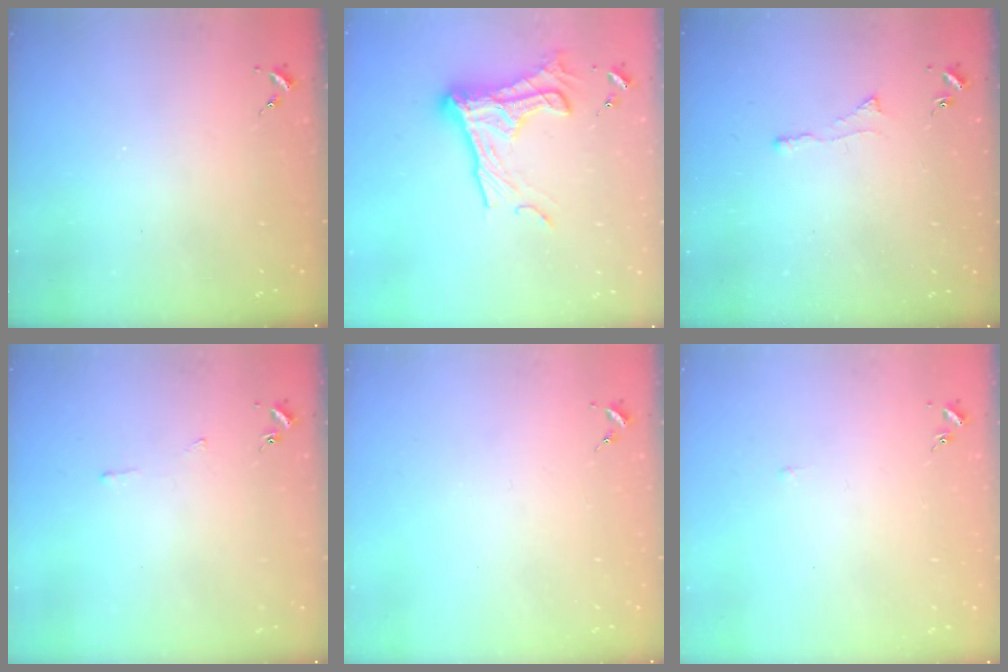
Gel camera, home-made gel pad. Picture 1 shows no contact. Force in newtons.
{"total": 20.0, "press": 20.0, "slide": 1.1}
{"total": 3.0, "press": 2.9, "slide": 0.5}
{"total": 2.5, "press": 2.5, "slide": 0.3}
{"total": 0.0}
{"total": 2.6, "press": 2.6, "slide": 0.3}